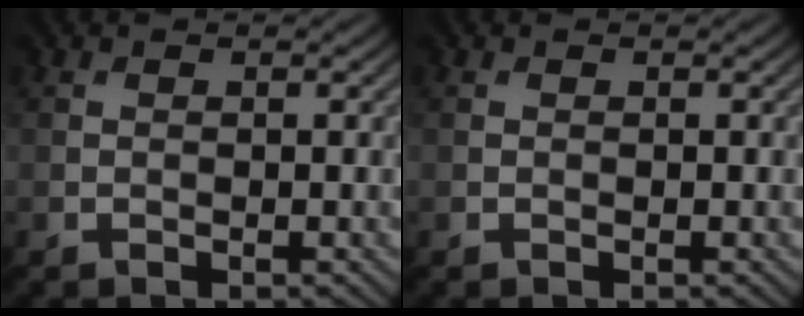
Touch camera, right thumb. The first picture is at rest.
{"total": 0.0}